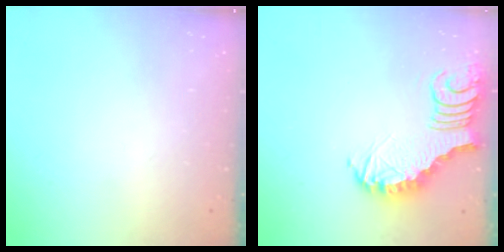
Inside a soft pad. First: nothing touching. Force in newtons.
{"total": 3.9, "press": 3.9, "slide": 0.6}